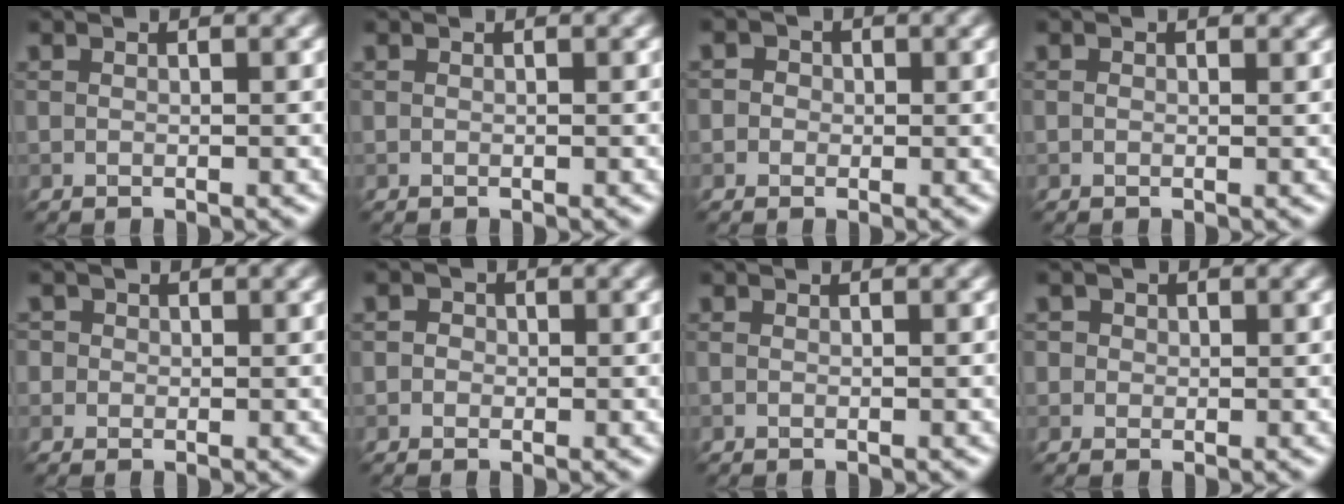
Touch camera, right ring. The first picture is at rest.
{"total": 0.0}
{"total": 2.4, "force": [0.7, 2.1, 0.9], "torque": [0.007, 0.010, -0.012]}
{"total": 0.6, "force": [0.2, 0.5, 0.4], "torque": [-0.006, -0.002, 0.000]}
{"total": 2.1, "force": [0.8, 1.8, 0.8], "torque": [-0.001, 0.011, -0.005]}
{"total": 1.6, "force": [0.3, 1.4, 0.7], "torque": [0.007, 0.006, -0.017]}
{"total": 0.0}
{"total": 2.2, "force": [0.9, 1.8, 0.8], "torque": [-0.004, 0.010, 0.003]}